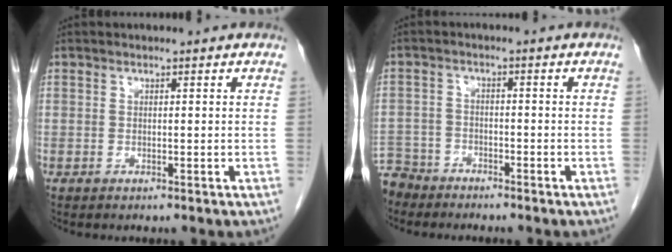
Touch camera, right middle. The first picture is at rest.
{"total": 6.3, "force": [-5.7, 2.7, 0.0], "torque": [-0.003, -0.007, -0.111]}